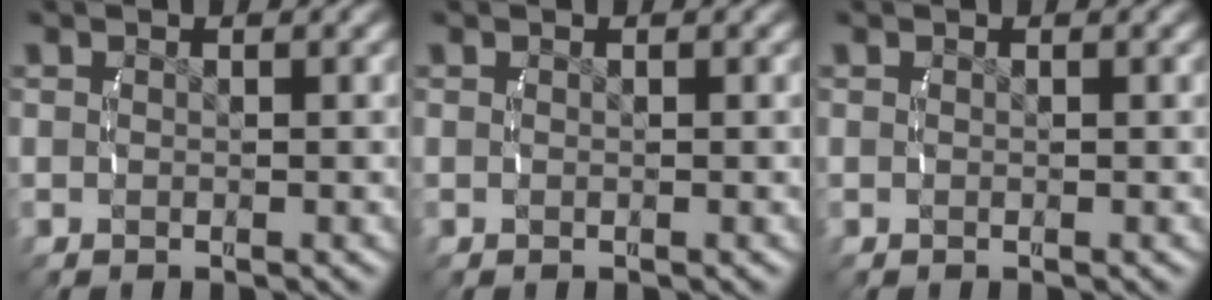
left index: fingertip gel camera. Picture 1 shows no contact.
{"total": 0.0}
{"total": 0.0}